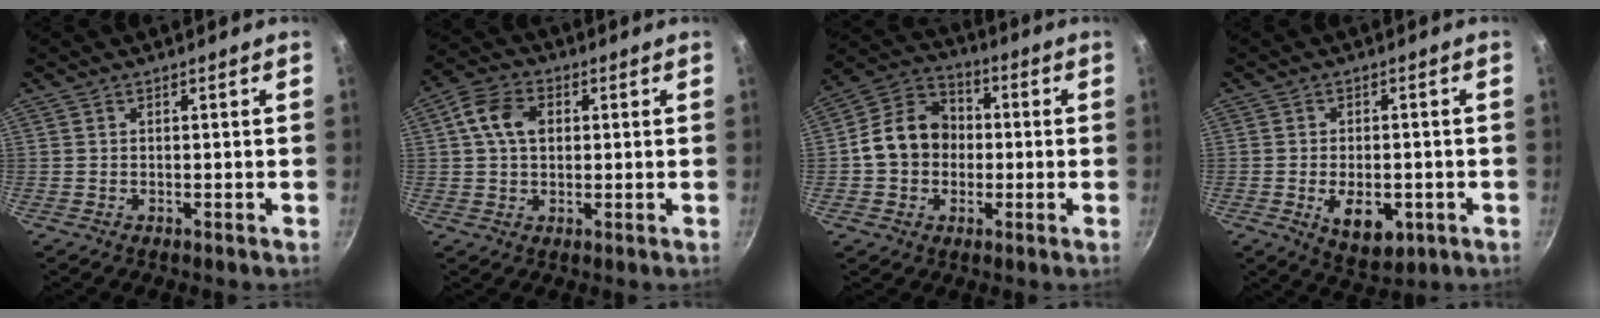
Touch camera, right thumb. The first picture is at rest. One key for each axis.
{"total": 7.9, "fx": 1.6, "fy": 5.6, "fz": 5.4, "tx": -0.091, "ty": 0.014, "tz": 0.019}
{"total": 12.4, "fx": -0.4, "fy": 10.3, "fz": 7.0, "tx": -0.085, "ty": 0.028, "tz": -0.027}
{"total": 8.6, "fx": -2.5, "fy": 5.1, "fz": 6.4, "tx": -0.082, "ty": 0.001, "tz": -0.023}